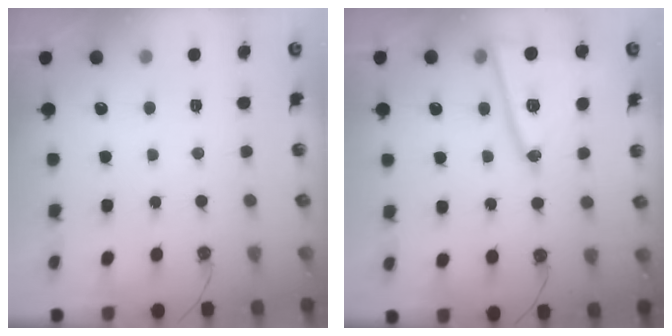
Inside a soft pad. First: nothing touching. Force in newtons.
{"total": 17.0, "press": 16.9, "slide": 1.2}